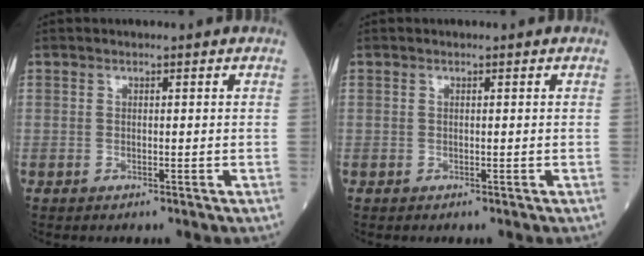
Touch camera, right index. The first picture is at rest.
{"total": 0.0}